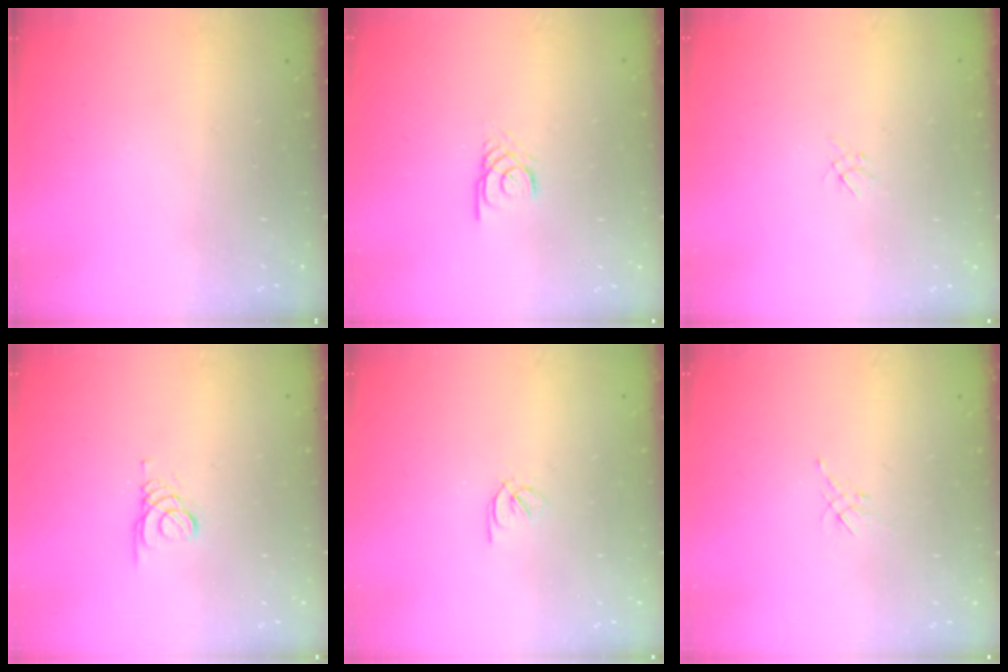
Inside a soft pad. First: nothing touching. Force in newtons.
{"total": 2.1, "press": 2.1, "slide": 0.0}
{"total": 1.2, "press": 1.1, "slide": 0.5}
{"total": 1.6, "press": 1.5, "slide": 0.2}
{"total": 2.5, "press": 2.4, "slide": 0.7}
{"total": 2.1, "press": 2.0, "slide": 0.5}